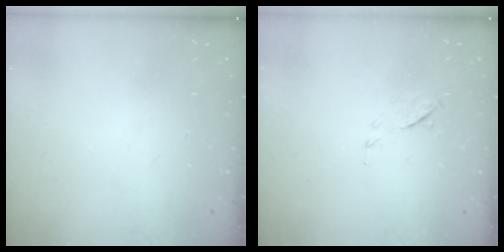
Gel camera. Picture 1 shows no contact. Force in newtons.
{"total": 6.2, "press": 6.2, "slide": 0.9}